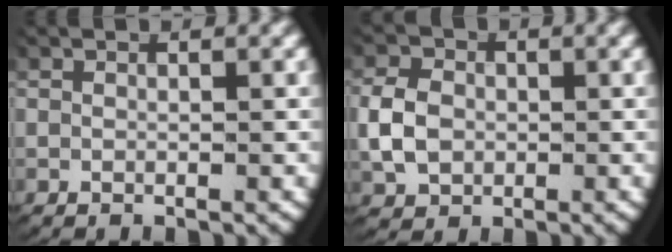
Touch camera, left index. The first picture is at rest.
{"total": 3.7, "force": [-0.2, 3.1, 2.1], "torque": [-0.051, -0.005, 0.001]}